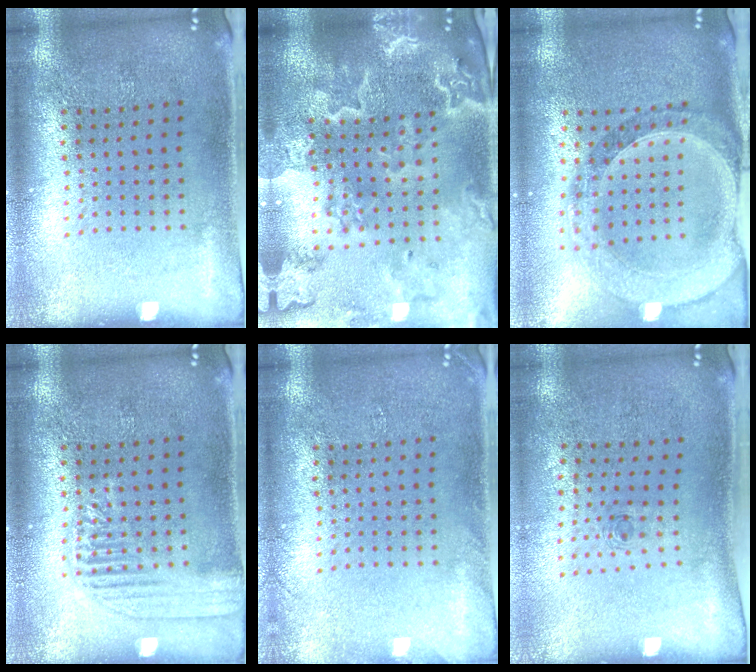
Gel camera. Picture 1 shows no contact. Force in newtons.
{"total": 3.8, "press": 3.3, "slide": 2.0}
{"total": 1.5, "press": 1.4, "slide": 0.5}
{"total": 2.3, "press": 2.3, "slide": 0.4}
{"total": 0.9, "press": 0.8, "slide": 0.2}
{"total": 0.7, "press": 0.2, "slide": 0.6}